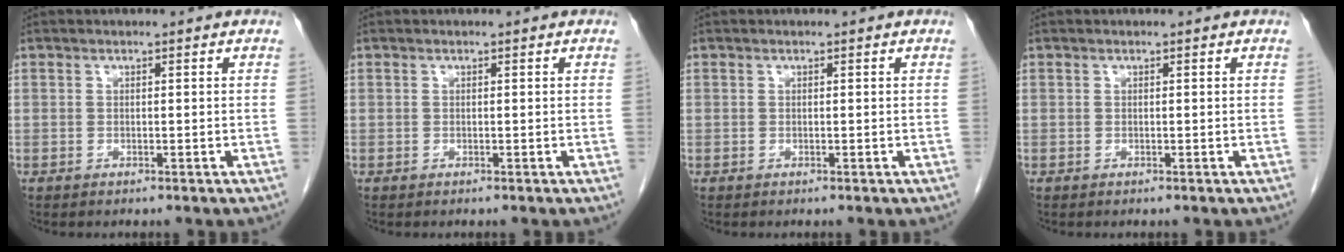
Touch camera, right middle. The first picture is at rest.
{"total": 0.0}
{"total": 0.0}
{"total": 0.0}